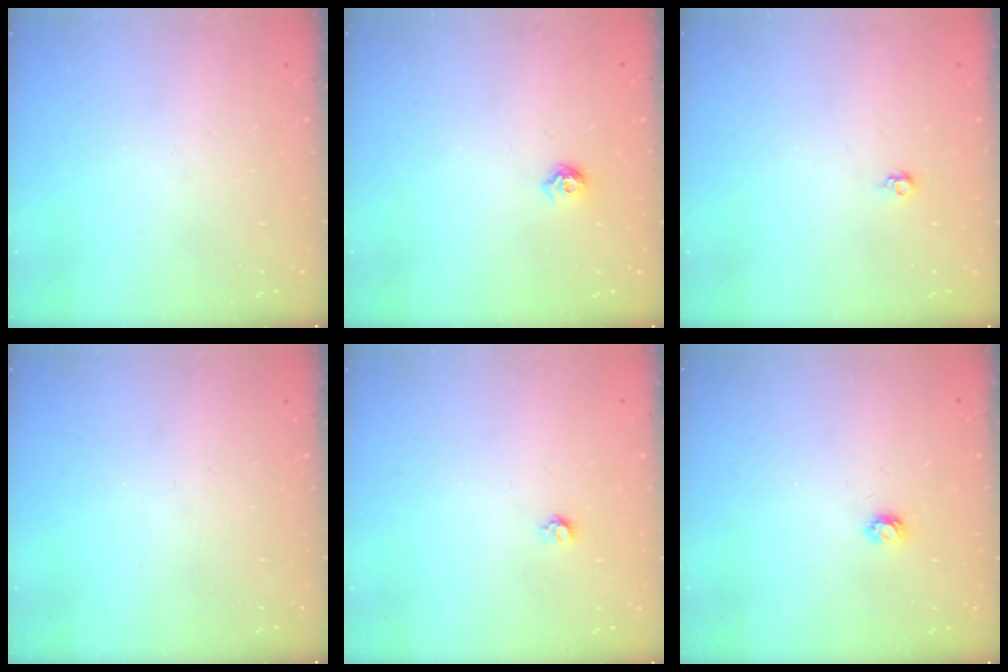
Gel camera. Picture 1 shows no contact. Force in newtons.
{"total": 5.1, "press": 5.0, "slide": 0.9}
{"total": 4.0, "press": 3.9, "slide": 0.7}
{"total": 0.0}
{"total": 3.6, "press": 3.6, "slide": 0.3}
{"total": 4.2, "press": 4.2, "slide": 0.5}